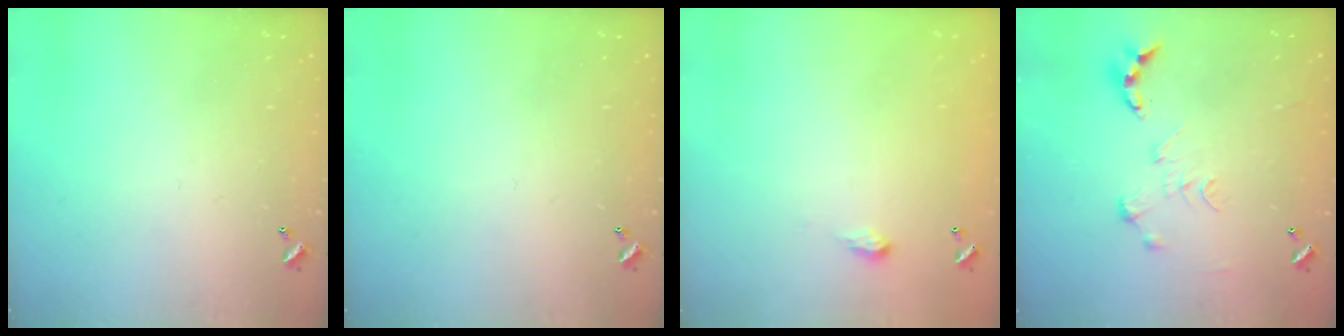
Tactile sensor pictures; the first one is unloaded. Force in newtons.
{"total": 0.0}
{"total": 2.0, "press": 2.0, "slide": 0.3}
{"total": 0.0}